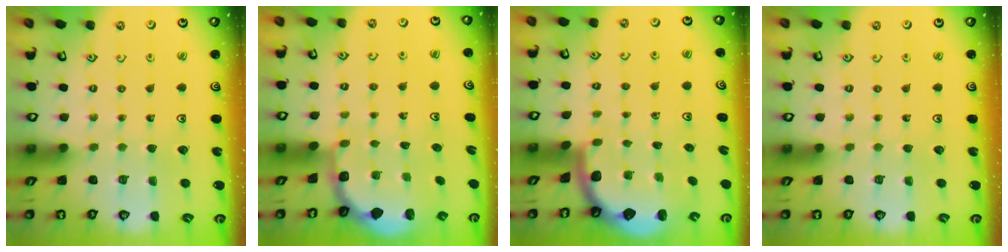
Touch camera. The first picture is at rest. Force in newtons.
{"total": 1.8, "press": 1.6, "slide": 0.7}
{"total": 1.6, "press": 1.6, "slide": 0.1}
{"total": 0.0}